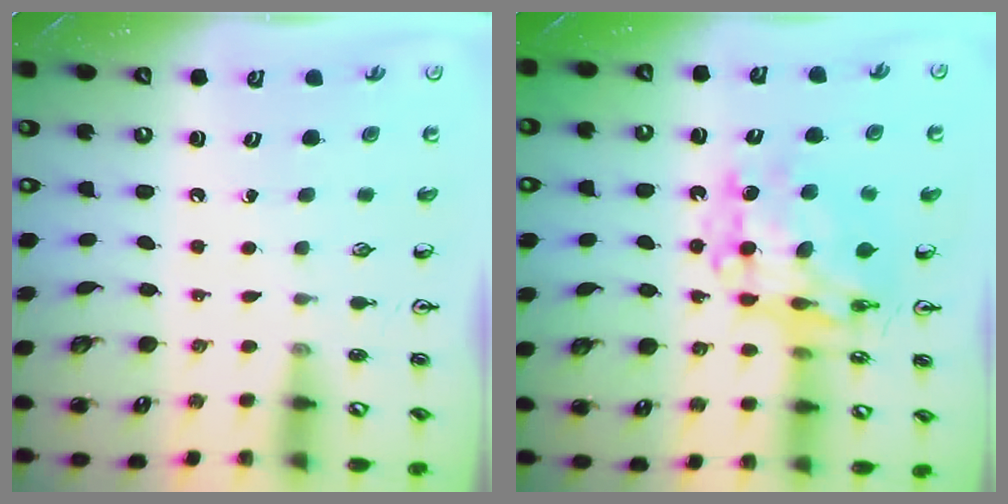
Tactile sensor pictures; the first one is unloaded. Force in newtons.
{"total": 12.3, "press": 12.2, "slide": 1.2}